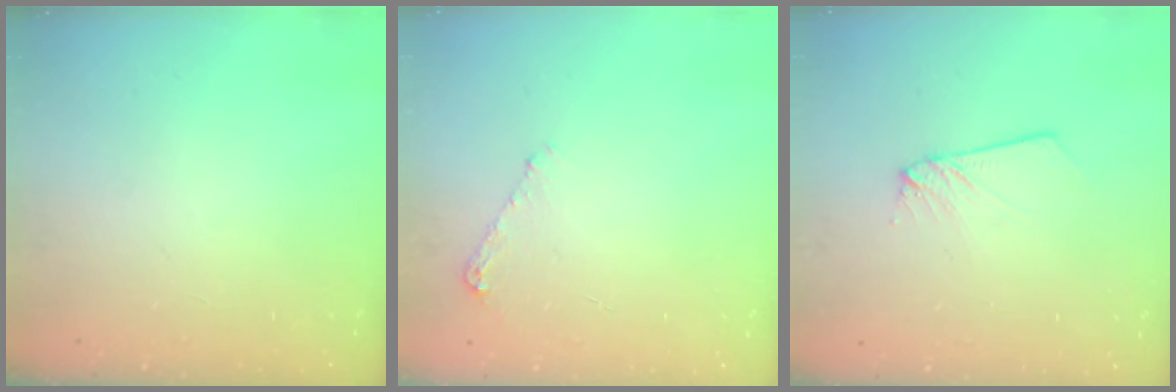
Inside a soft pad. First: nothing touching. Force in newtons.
{"total": 5.3, "press": 5.2, "slide": 0.6}
{"total": 3.1, "press": 3.0, "slide": 0.3}